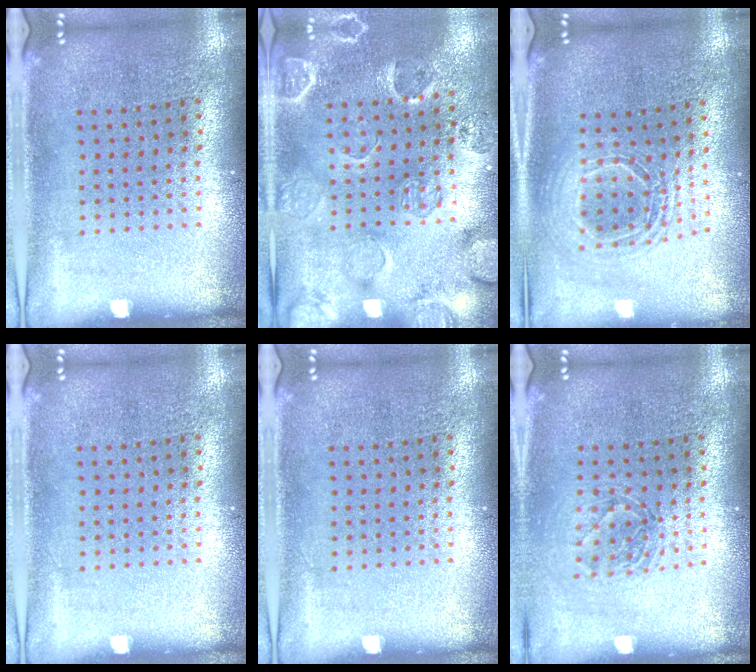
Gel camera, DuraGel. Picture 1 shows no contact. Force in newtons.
{"total": 2.6, "press": 2.1, "slide": 1.5}
{"total": 1.7, "press": 1.5, "slide": 0.9}
{"total": 0.0}
{"total": 0.0}
{"total": 1.4, "press": 1.2, "slide": 0.7}